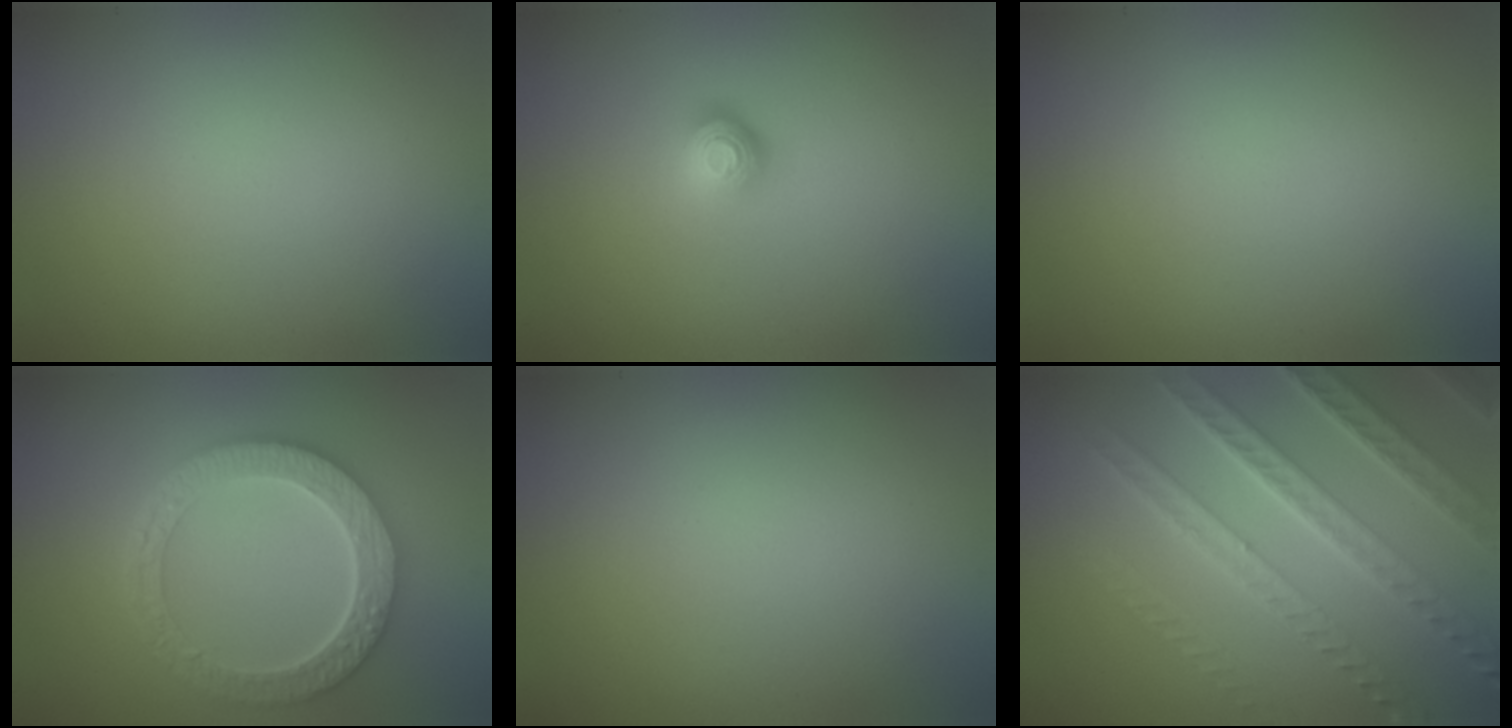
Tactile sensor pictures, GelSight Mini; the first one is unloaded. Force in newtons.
{"total": 1.8, "press": 1.2, "slide": 1.4}
{"total": 0.0}
{"total": 6.2, "press": 5.0, "slide": 3.6}
{"total": 0.0}
{"total": 8.0, "press": 5.5, "slide": 5.9}